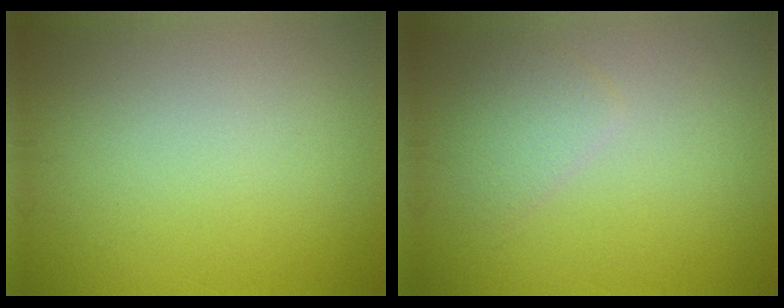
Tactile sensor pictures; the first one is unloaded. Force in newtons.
{"total": 1.8, "press": 1.8, "slide": 0.2}